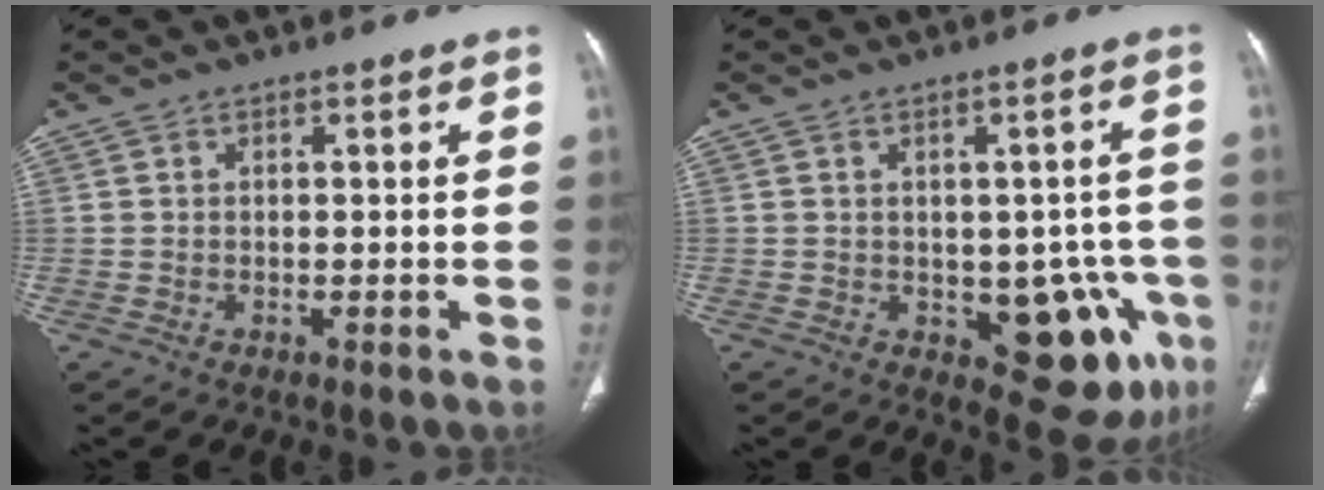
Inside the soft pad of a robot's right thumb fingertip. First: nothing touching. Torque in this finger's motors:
{"motor_torque": [2.74, 2.27, 1.31, -1.49, 0.41]}